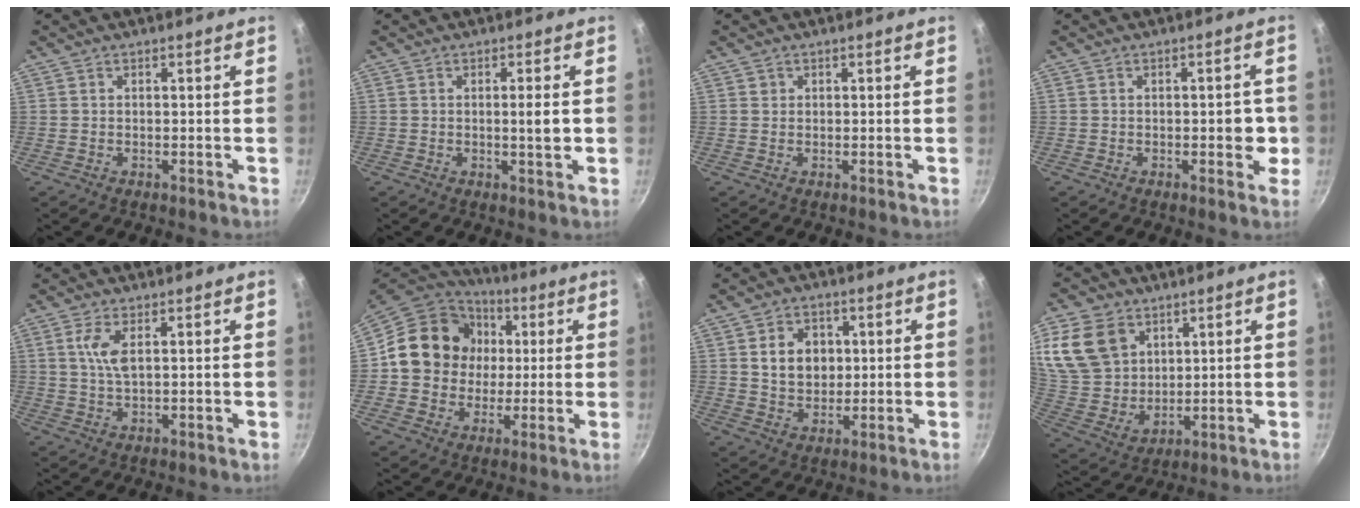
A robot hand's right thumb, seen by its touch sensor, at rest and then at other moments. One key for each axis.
{"total": 3.3, "fx": 0.0, "fy": 0.3, "fz": 3.3, "tx": -0.049, "ty": -0.003, "tz": -0.001}
{"total": 0.6, "fx": 0.2, "fy": 0.6, "fz": 0.0, "tx": 0.005, "ty": 0.002, "tz": 0.002}
{"total": 4.7, "fx": -0.6, "fy": 2.2, "fz": 4.1, "tx": -0.034, "ty": 0.002, "tz": -0.009}
{"total": 4.6, "fx": 1.4, "fy": 1.7, "fz": 4.0, "tx": -0.085, "ty": -0.002, "tz": 0.031}
{"total": 16.3, "fx": 2.0, "fy": 14.7, "fz": 6.8, "tx": -0.090, "ty": 0.016, "tz": 0.025}
{"total": 8.4, "fx": 1.6, "fy": 6.6, "fz": 4.9, "tx": -0.053, "ty": -0.004, "tz": 0.028}
{"total": 16.8, "fx": 7.2, "fy": 12.5, "fz": 8.6, "tx": -0.153, "ty": -0.023, "tz": 0.155}